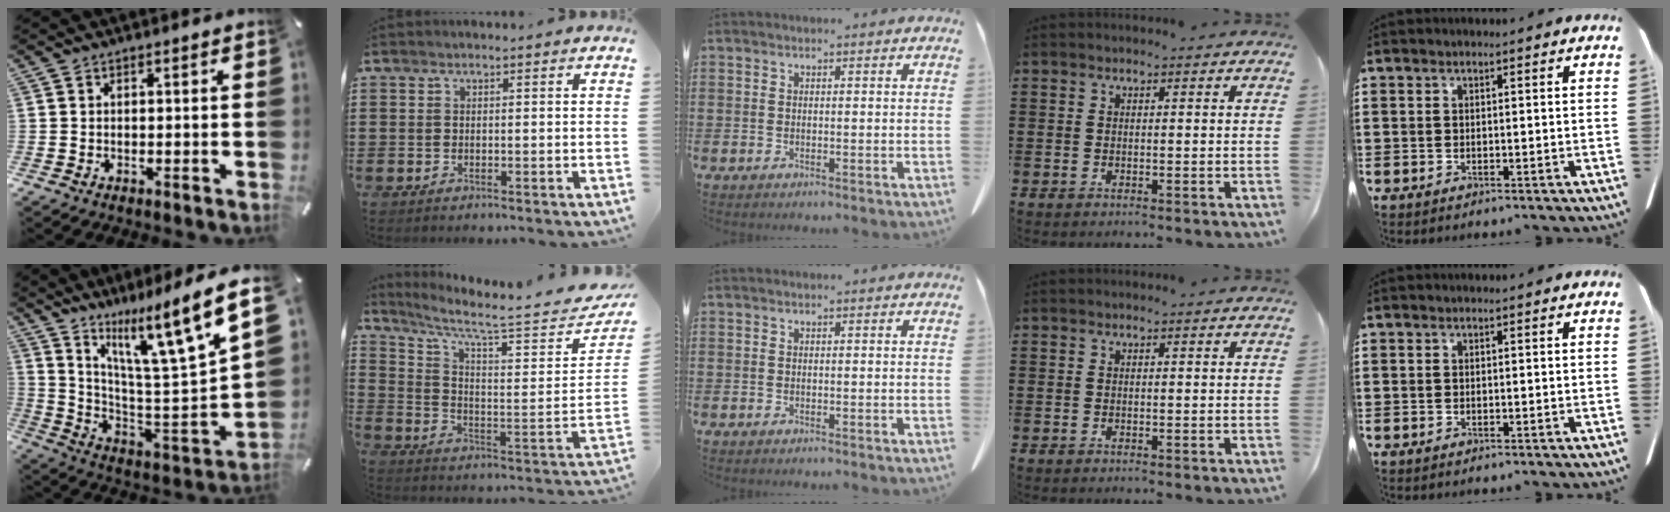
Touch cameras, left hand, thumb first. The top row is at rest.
{"thumb": {"total": 16.3, "force": [12.1, 2.3, 10.6], "torque": [-0.170, -0.107, 0.185]}, "index": {"total": 6.3, "force": [5.4, 0.2, 3.1], "torque": [-0.081, -0.062, 0.085]}}